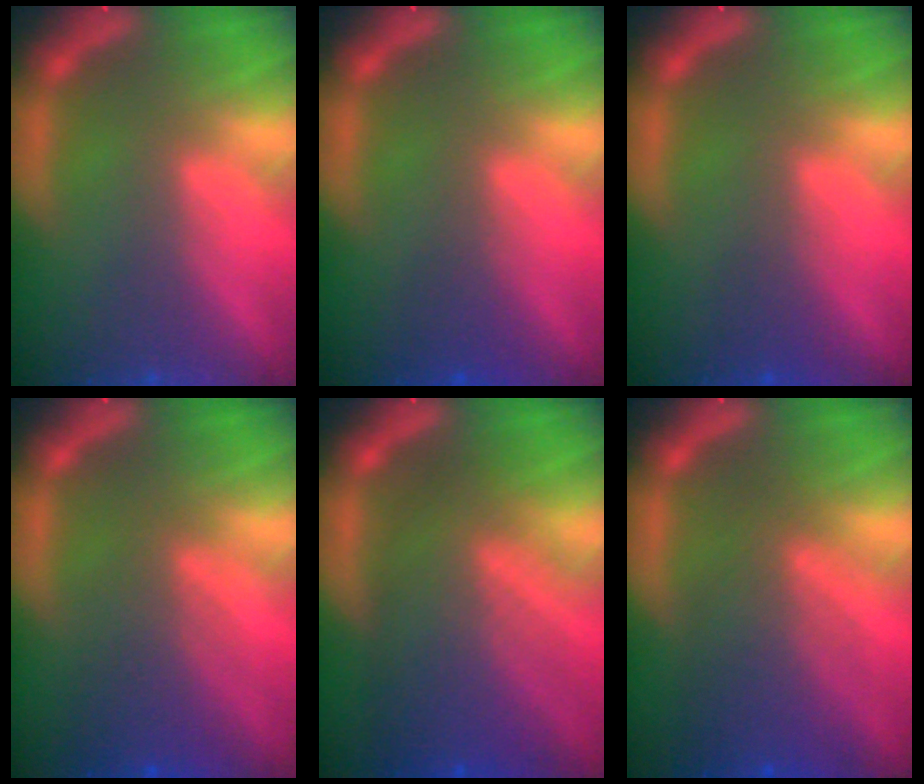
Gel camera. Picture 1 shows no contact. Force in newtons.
{"total": 1.5}
{"total": 1.0}
{"total": 4.6}
{"total": 8.5}
{"total": 6.0}